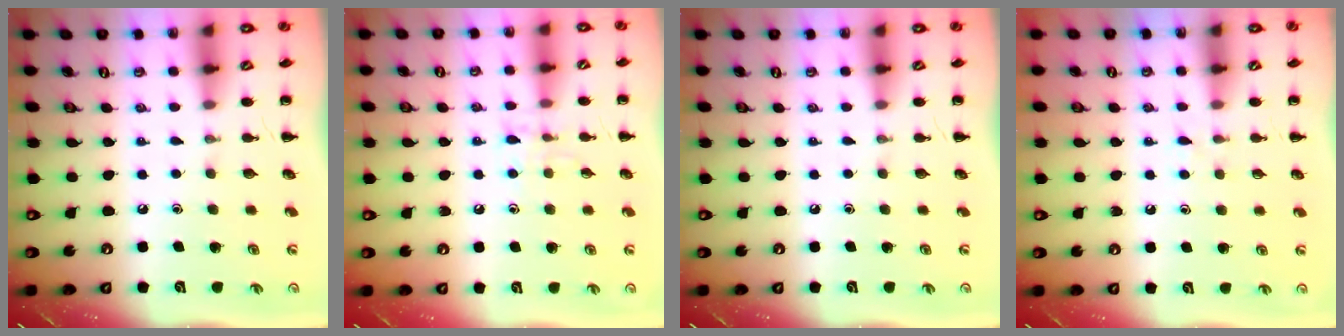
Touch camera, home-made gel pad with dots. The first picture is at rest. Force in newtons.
{"total": 6.2, "press": 6.1, "slide": 0.8}
{"total": 0.0}
{"total": 3.5, "press": 3.3, "slide": 1.2}